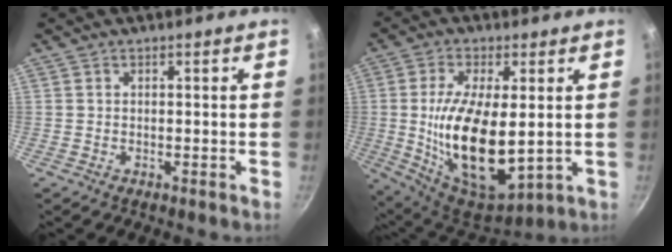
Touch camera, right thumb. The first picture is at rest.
{"total": 19.0, "force": [0.2, 8.4, 17.1], "torque": [-0.301, -0.016, 0.018]}